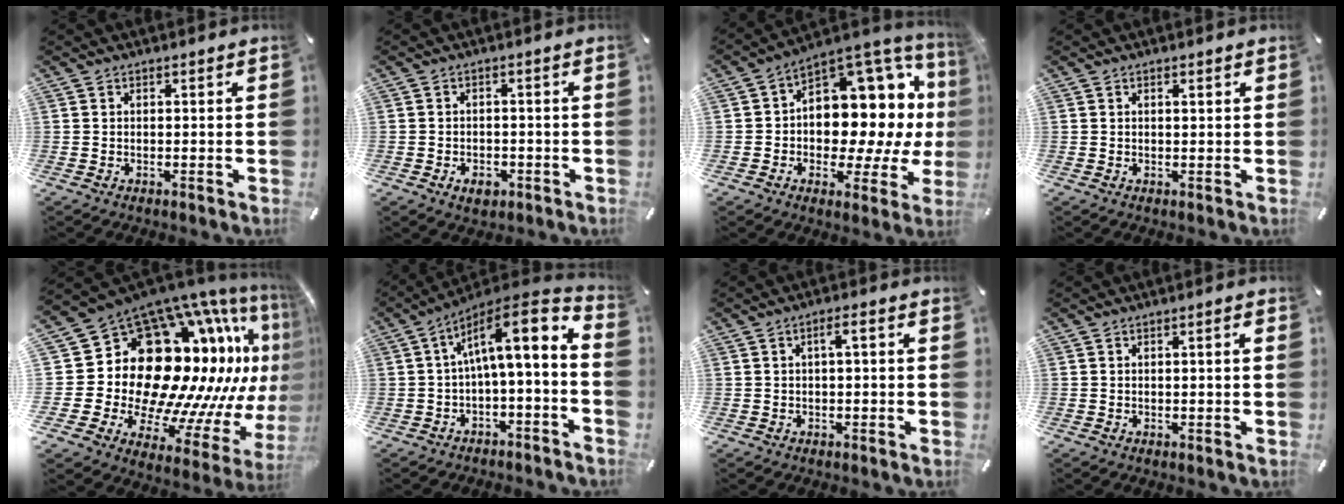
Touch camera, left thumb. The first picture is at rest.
{"total": 3.7, "force": [-1.7, 2.5, 2.1], "torque": [-0.041, 0.005, -0.032]}
{"total": 12.8, "force": [2.7, 9.5, 8.1], "torque": [-0.082, -0.067, 0.044]}
{"total": 1.3, "force": [0.4, 0.3, 1.2], "torque": [-0.015, -0.001, 0.004]}
{"total": 30.0, "force": [6.5, 19.9, 21.5], "torque": [-0.321, -0.155, 0.181]}
{"total": 12.1, "force": [1.9, 3.1, 11.5], "torque": [-0.172, -0.021, 0.022]}
{"total": 2.9, "force": [-0.1, 0.7, 2.8], "torque": [-0.052, 0.011, -0.006]}
{"total": 1.8, "force": [-0.1, 0.0, 1.8], "torque": [-0.028, -0.005, -0.002]}